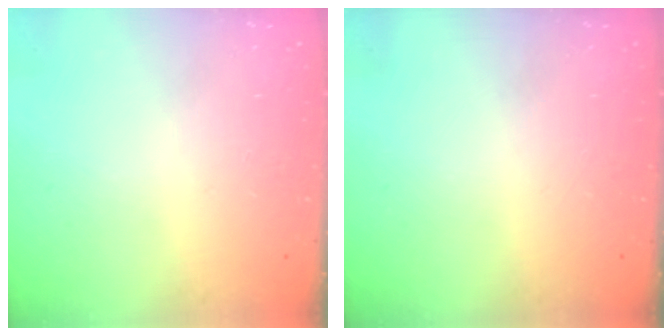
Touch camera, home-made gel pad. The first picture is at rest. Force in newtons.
{"total": 0.0}